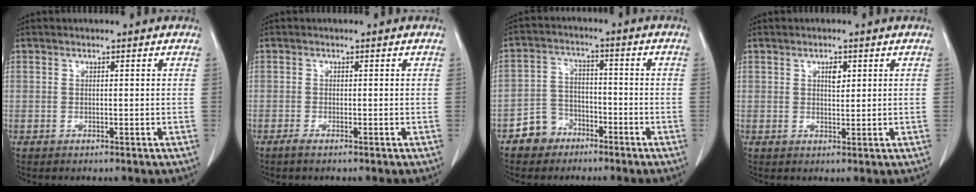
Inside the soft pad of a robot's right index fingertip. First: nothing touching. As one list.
[{"total": 1.5, "force": [-1.1, 0.1, 1.0], "torque": [-0.022, -0.003, -0.017]}, {"total": 5.8, "force": [-3.9, 4.2, 0.8], "torque": [-0.012, 0.015, -0.070]}, {"total": 2.0, "force": [0.8, 0.9, 1.6], "torque": [-0.026, -0.002, 0.014]}]